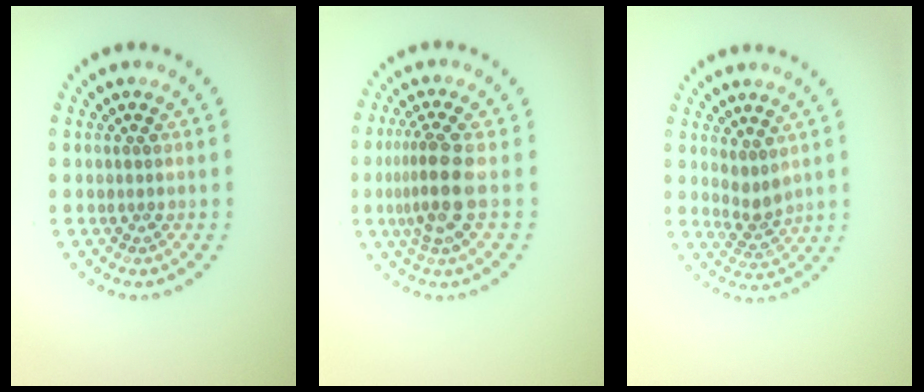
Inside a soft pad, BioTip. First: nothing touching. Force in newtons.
{"total": 3.7, "press": 3.0, "slide": 2.1}
{"total": 2.1, "press": 1.6, "slide": 1.4}